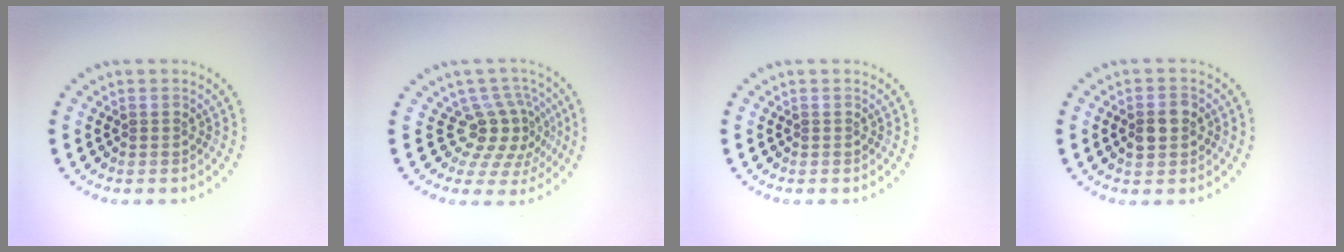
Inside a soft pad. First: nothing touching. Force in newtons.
{"total": 4.1, "press": 2.8, "slide": 2.9}
{"total": 0.0}
{"total": 2.2, "press": 2.2, "slide": 0.1}